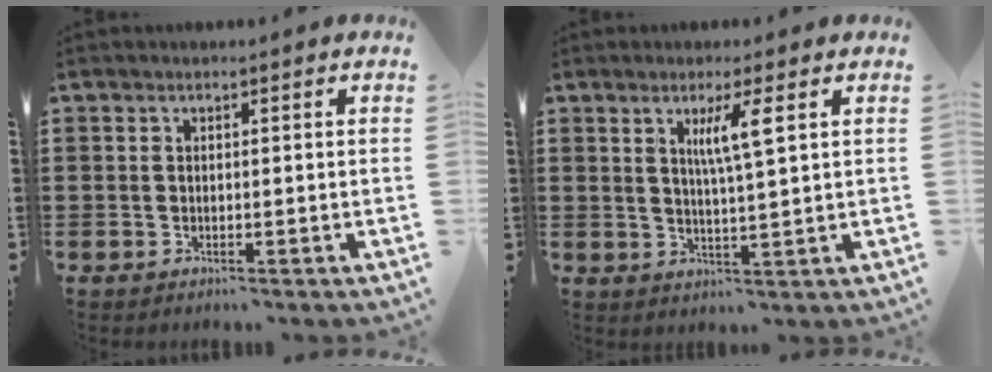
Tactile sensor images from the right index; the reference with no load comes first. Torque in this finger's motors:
{"motor_torque": [0.64, 0.45, 0.26, 0.07]}